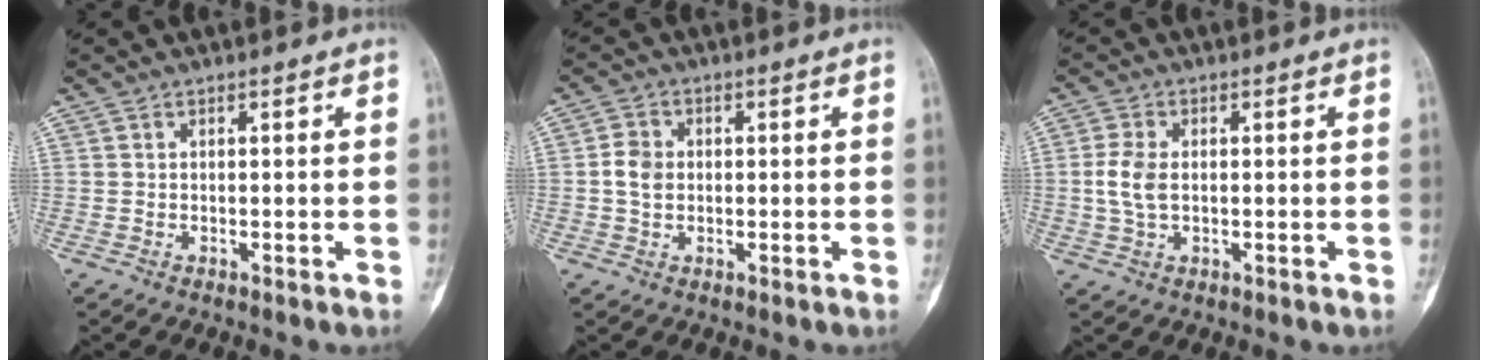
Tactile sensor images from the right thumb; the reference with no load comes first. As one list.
[{"total": 4.0, "force": [0.1, 3.1, 2.6], "torque": [-0.049, 0.006, -0.002]}, {"total": 5.0, "force": [0.0, 3.0, 4.0], "torque": [-0.095, 0.005, -0.002]}]